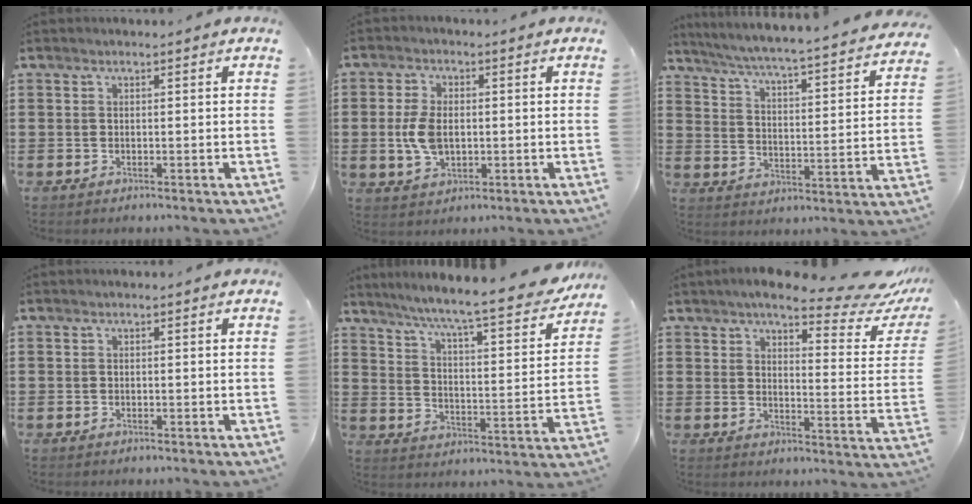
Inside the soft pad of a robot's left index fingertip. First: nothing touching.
{"total": 5.8, "force": [0.0, 3.5, 4.7], "torque": [-0.120, -0.001, -0.007]}
{"total": 4.6, "force": [4.2, -0.8, 1.7], "torque": [-0.054, -0.043, 0.061]}
{"total": 0.0}
{"total": 8.2, "force": [7.1, -0.4, 4.1], "torque": [-0.093, -0.054, 0.112]}
{"total": 8.7, "force": [7.1, 1.5, 4.9], "torque": [-0.083, -0.044, 0.116]}